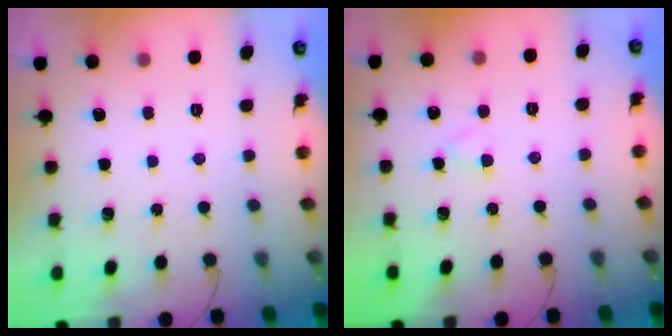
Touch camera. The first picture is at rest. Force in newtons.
{"total": 1.8, "press": 1.5, "slide": 0.9}